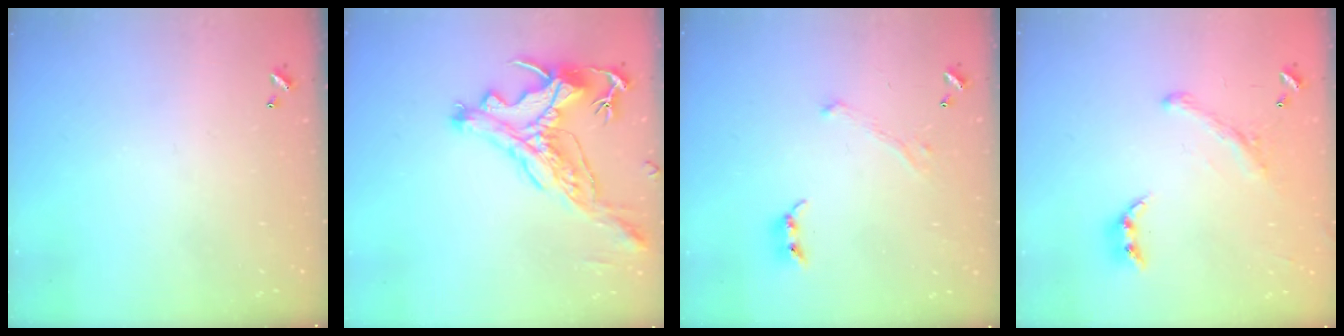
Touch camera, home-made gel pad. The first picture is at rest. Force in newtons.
{"total": 3.7, "press": 3.4, "slide": 1.5}
{"total": 1.8, "press": 1.6, "slide": 0.9}
{"total": 2.0, "press": 1.5, "slide": 1.2}